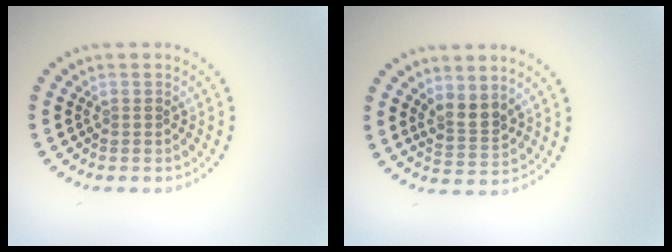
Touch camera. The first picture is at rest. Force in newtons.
{"total": 2.5, "press": 2.2, "slide": 1.2}